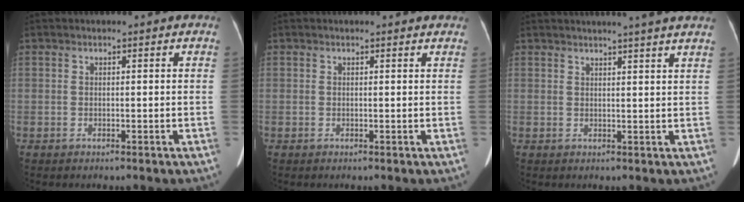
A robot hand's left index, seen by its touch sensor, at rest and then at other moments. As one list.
[{"total": 2.0, "force": [1.9, 0.3, 0.4], "torque": [-0.014, 0.004, 0.013]}, {"total": 8.4, "force": [7.2, -0.9, 4.1], "torque": [-0.052, 0.014, 0.071]}]